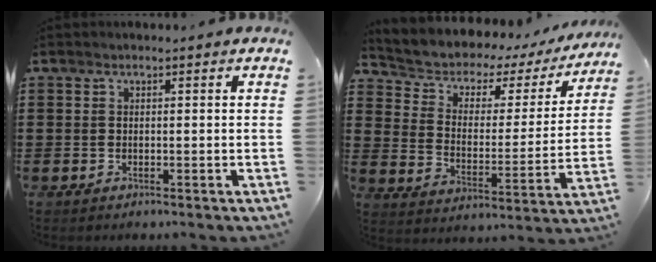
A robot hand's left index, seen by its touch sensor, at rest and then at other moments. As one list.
[{"total": 3.9, "force": [3.0, 2.2, 1.1], "torque": [-0.043, -0.026, 0.043]}]